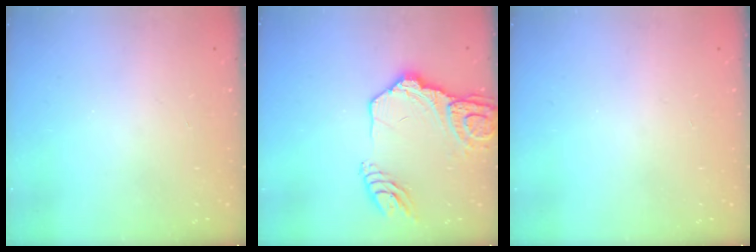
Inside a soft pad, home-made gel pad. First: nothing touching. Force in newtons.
{"total": 16.9, "press": 16.8, "slide": 1.7}
{"total": 0.0}